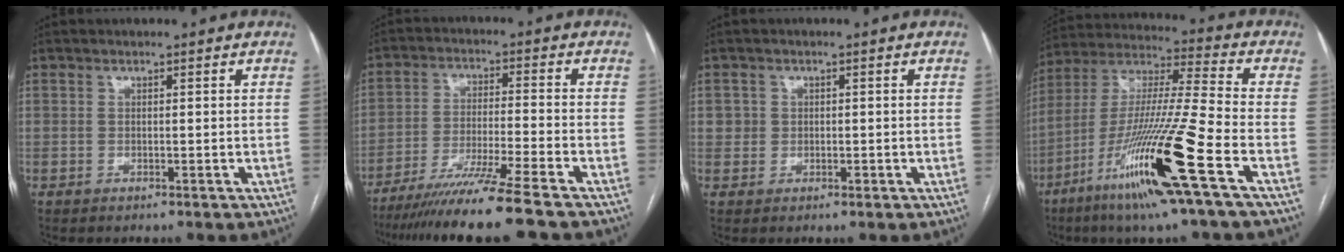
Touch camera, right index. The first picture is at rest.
{"total": 13.8, "force": [-11.2, -2.2, 7.8], "torque": [-0.120, -0.039, -0.185]}
{"total": 1.9, "force": [0.2, 1.9, 0.2], "torque": [0.005, 0.008, 0.004]}
{"total": 20.4, "force": [-9.4, -0.9, 18.0], "torque": [-0.376, -0.043, -0.184]}